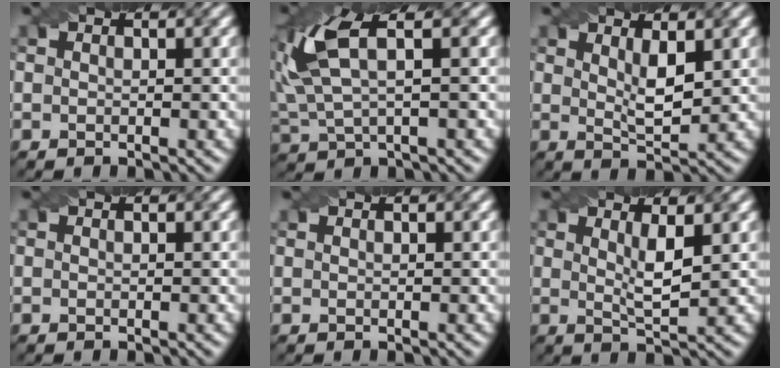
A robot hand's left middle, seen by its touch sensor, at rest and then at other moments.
{"total": 7.2, "force": [2.5, 2.7, 6.2], "torque": [-0.156, 0.012, 0.051]}
{"total": 2.8, "force": [1.1, 0.7, 2.4], "torque": [-0.044, -0.008, 0.022]}
{"total": 0.0}
{"total": 0.0}
{"total": 2.9, "force": [0.9, 0.6, 2.7], "torque": [-0.043, -0.008, 0.016]}